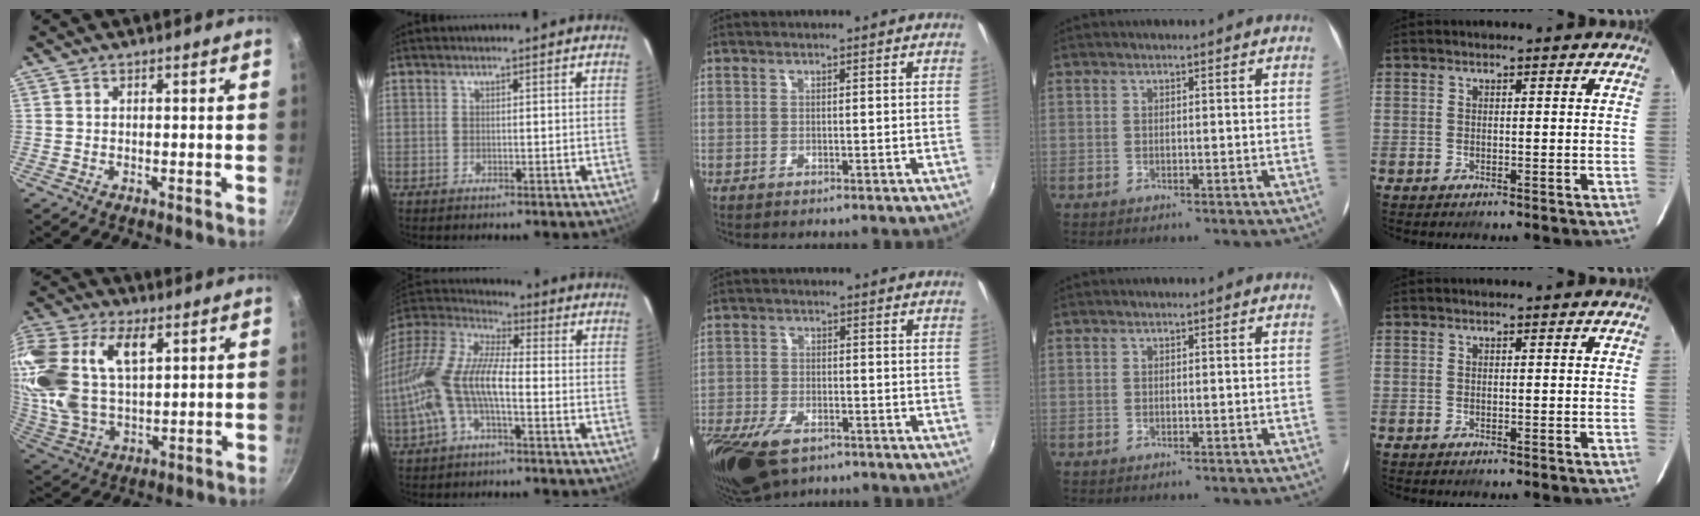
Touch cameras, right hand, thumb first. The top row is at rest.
{"thumb": {"total": 25.5, "force": [9.3, 15.4, 18.0], "torque": [-0.406, 0.014, 0.179]}, "index": {"total": 16.4, "force": [-3.9, 5.9, 14.8], "torque": [-0.302, 0.000, -0.083]}, "middle": {"total": 14.0, "force": [-9.2, 6.8, 8.1], "torque": [-0.209, -0.044, -0.164]}}